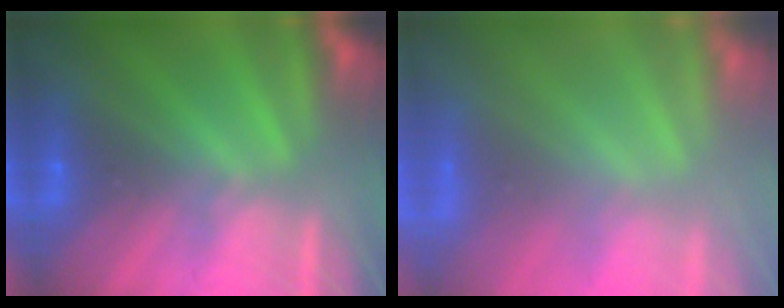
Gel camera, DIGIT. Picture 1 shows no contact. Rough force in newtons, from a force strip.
{"total": 7.6}